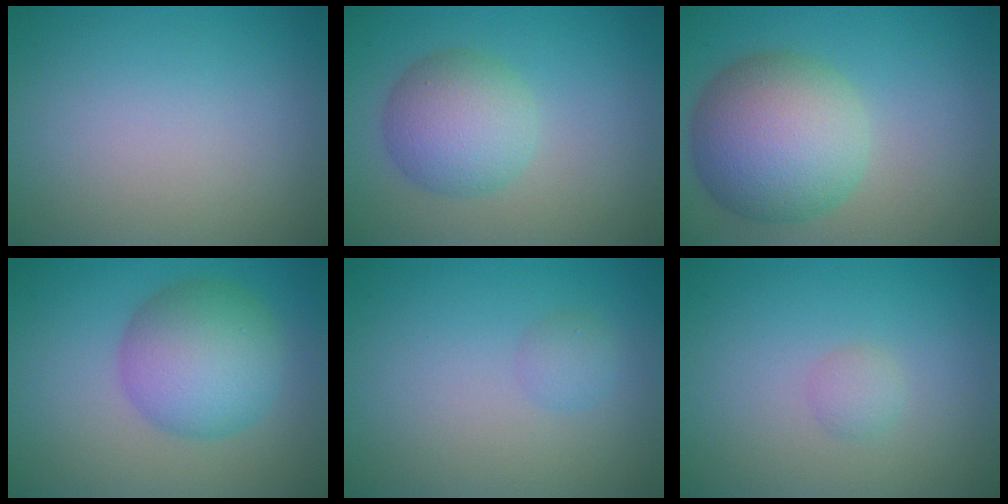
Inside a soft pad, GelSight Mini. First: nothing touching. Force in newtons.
{"total": 5.1, "press": 5.1, "slide": 0.2}
{"total": 9.4, "press": 9.4, "slide": 0.2}
{"total": 6.9, "press": 6.9, "slide": 0.1}
{"total": 1.2, "press": 1.2, "slide": 0.0}
{"total": 1.1, "press": 1.1, "slide": 0.0}